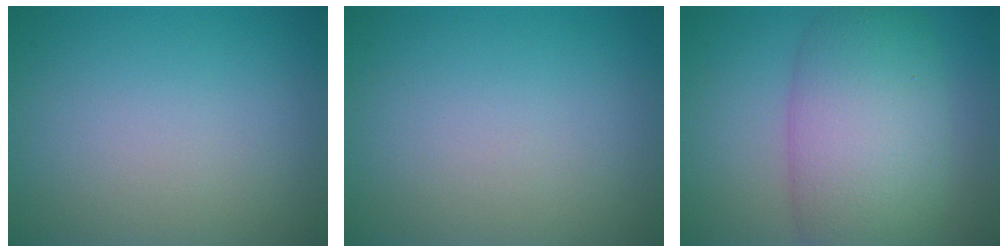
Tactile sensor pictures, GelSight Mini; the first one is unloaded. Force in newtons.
{"total": 0.0}
{"total": 9.0, "press": 8.9, "slide": 0.3}